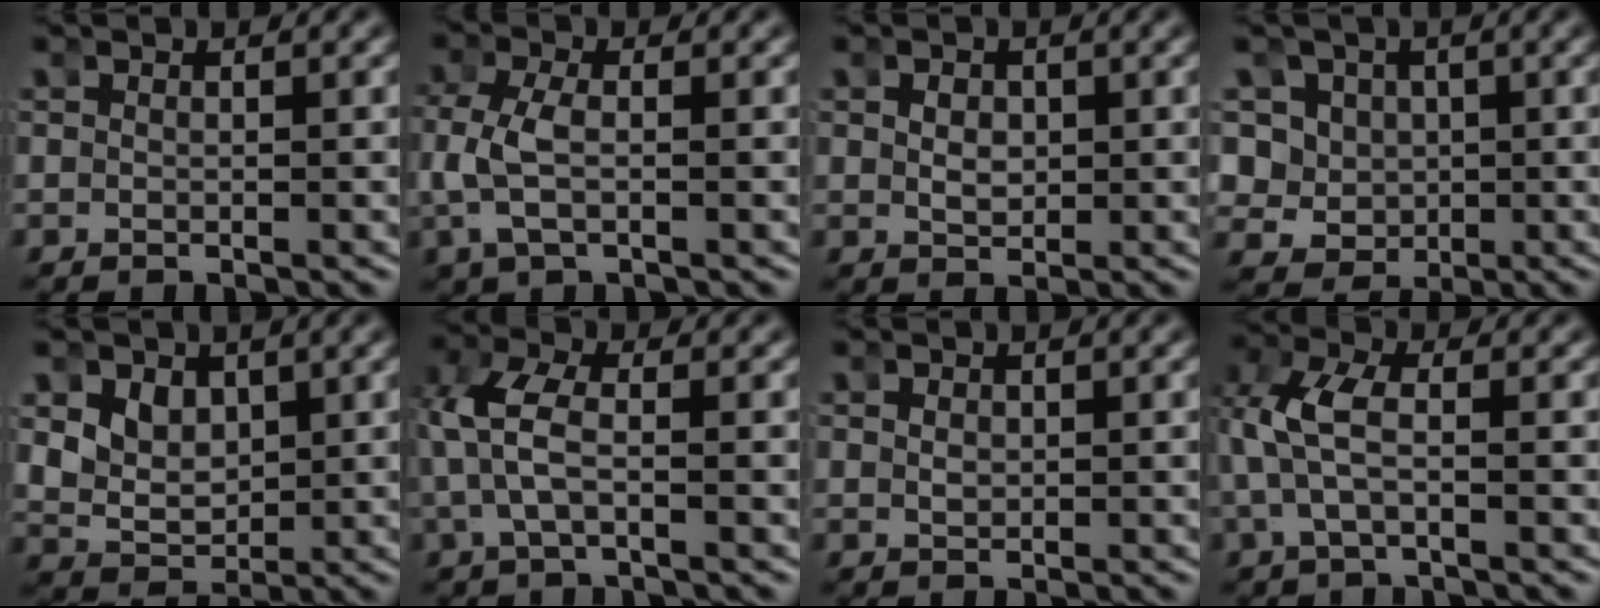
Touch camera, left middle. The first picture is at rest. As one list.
[{"total": 4.2, "force": [-0.1, 2.8, 3.1], "torque": [-0.099, -0.009, 0.006]}, {"total": 1.5, "force": [0.1, 1.0, 1.1], "torque": [-0.023, -0.007, 0.012]}, {"total": 10.2, "force": [0.2, 9.4, 3.9], "torque": [-0.109, -0.038, 0.011]}, {"total": 5.9, "force": [1.4, 5.1, 2.6], "torque": [-0.072, -0.015, 0.029]}, {"total": 4.6, "force": [0.2, 2.5, 3.8], "torque": [-0.100, 0.003, 0.002]}, {"total": 0.6, "force": [0.1, 0.3, 0.5], "torque": [-0.010, -0.004, 0.010]}, {"total": 4.0, "force": [0.3, 2.2, 3.4], "torque": [-0.091, 0.000, 0.005]}]